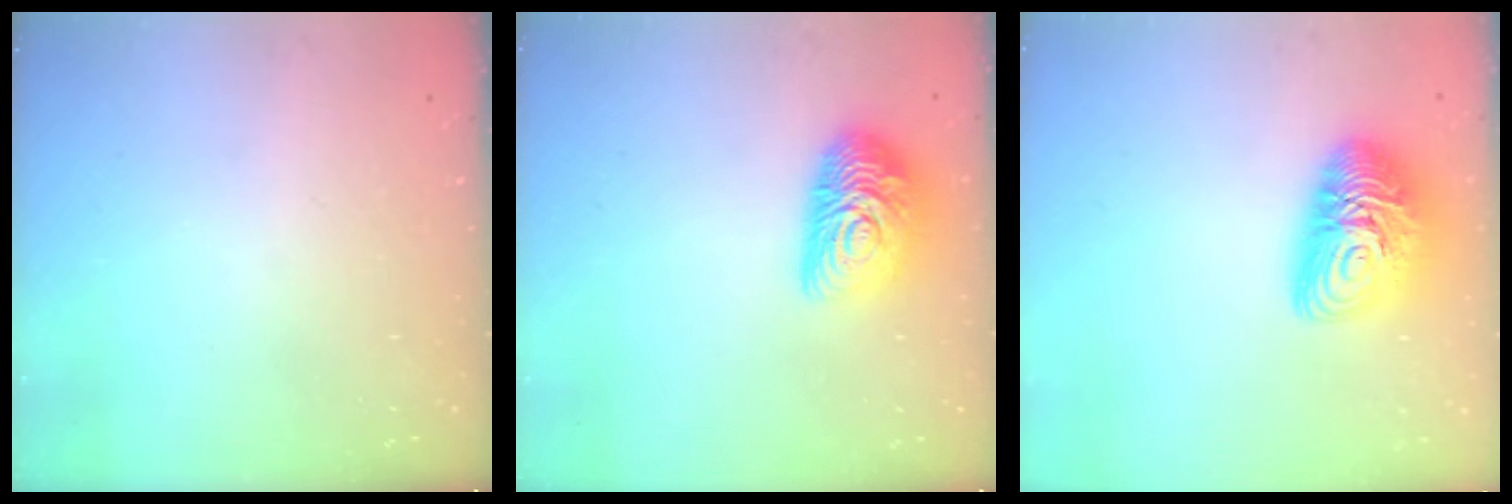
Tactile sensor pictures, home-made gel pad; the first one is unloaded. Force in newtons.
{"total": 12.8, "press": 12.8, "slide": 0.9}
{"total": 14.0, "press": 14.0, "slide": 1.1}